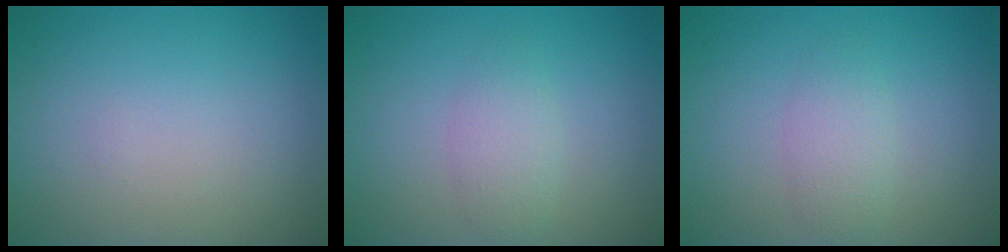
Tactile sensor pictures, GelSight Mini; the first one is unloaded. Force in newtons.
{"total": 2.0, "press": 2.0, "slide": 0.1}
{"total": 1.9, "press": 1.9, "slide": 0.1}